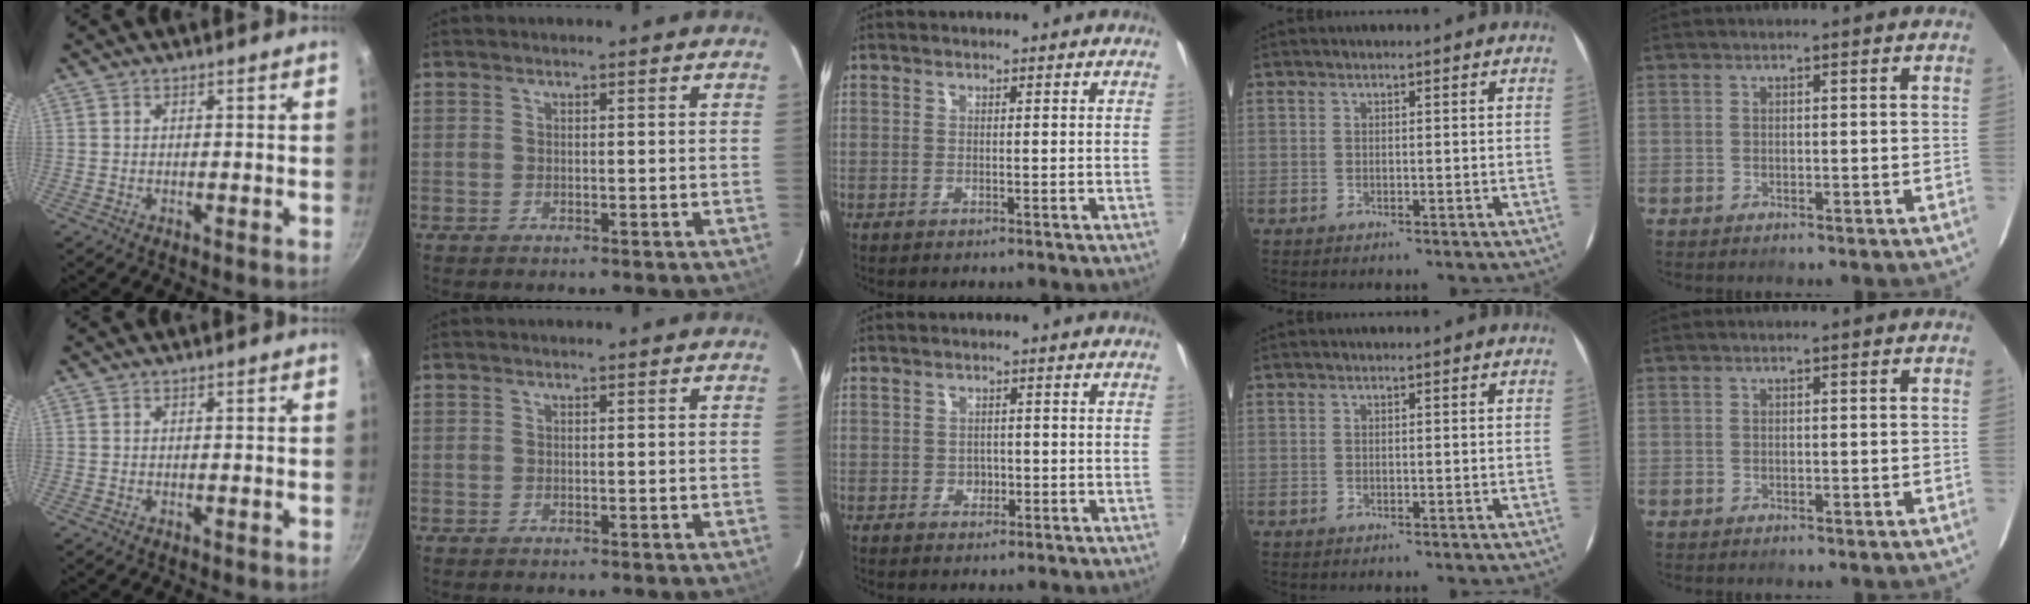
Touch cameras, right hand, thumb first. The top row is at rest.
{"middle": {"total": 2.2, "force": [-0.5, 2.0, 0.6], "torque": [-0.008, 0.000, -0.006]}}